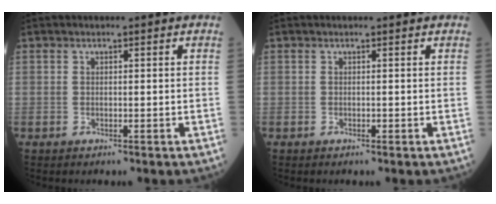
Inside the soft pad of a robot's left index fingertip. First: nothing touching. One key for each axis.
{"total": 0.0}